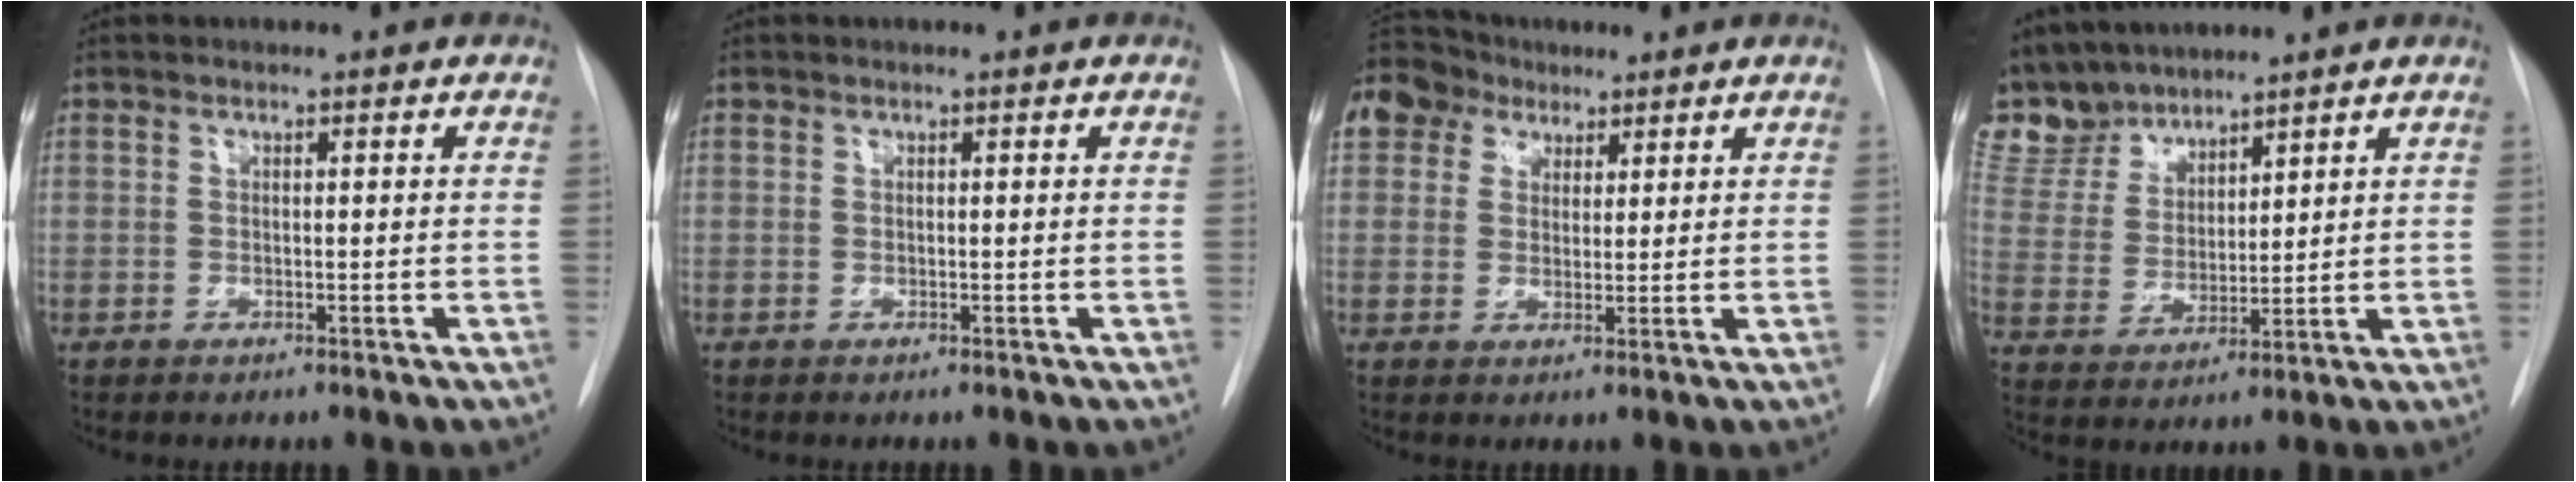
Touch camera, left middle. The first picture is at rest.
{"total": 0.0}
{"total": 9.4, "force": [6.2, 6.7, 2.2], "torque": [-0.053, 0.043, 0.120]}
{"total": 10.4, "force": [9.5, 3.5, 2.0], "torque": [-0.055, 0.013, 0.205]}